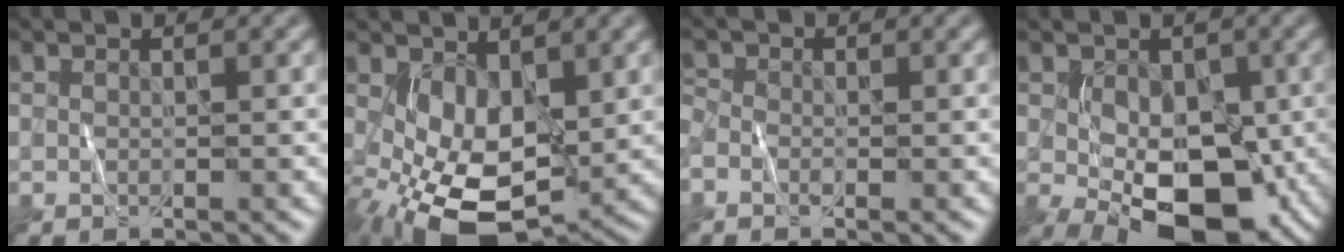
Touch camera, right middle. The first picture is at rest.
{"total": 6.9, "force": [-0.2, 3.9, 5.6], "torque": [-0.118, -0.019, 0.009]}
{"total": 1.7, "force": [-0.7, 1.2, 0.9], "torque": [-0.023, -0.001, -0.021]}
{"total": 9.4, "force": [-2.3, 5.5, 7.3], "torque": [-0.109, -0.013, -0.038]}